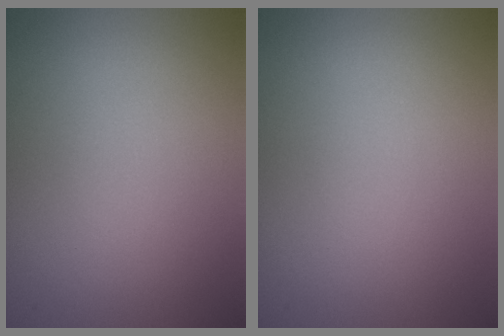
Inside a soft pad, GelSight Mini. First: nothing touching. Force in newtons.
{"total": 0.0}